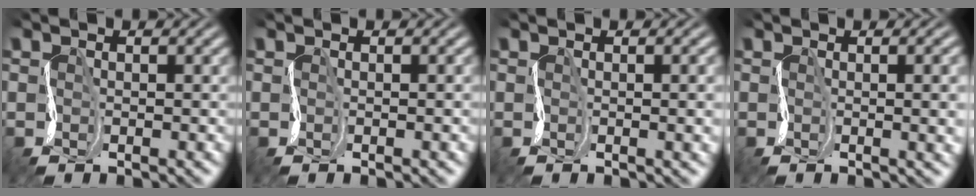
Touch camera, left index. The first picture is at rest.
{"total": 1.2, "force": [0.0, 0.6, 1.1], "torque": [0.000, 0.003, -0.006]}
{"total": 4.9, "force": [0.4, 2.3, 4.3], "torque": [-0.025, 0.019, -0.002]}
{"total": 7.7, "force": [0.6, 3.9, 6.6], "torque": [-0.054, 0.024, 0.001]}